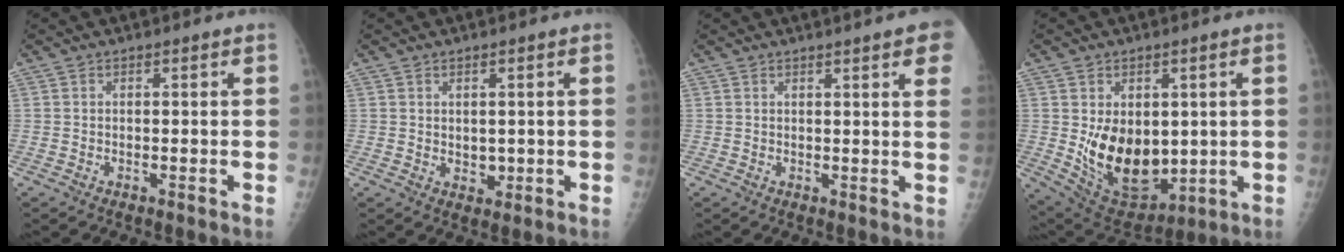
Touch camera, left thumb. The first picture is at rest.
{"total": 2.5, "force": [0.3, 1.9, 1.6], "torque": [-0.011, -0.006, 0.012]}
{"total": 8.2, "force": [4.8, 0.9, 6.6], "torque": [-0.067, -0.003, 0.046]}
{"total": 14.8, "force": [0.3, 9.9, 11.0], "torque": [-0.129, -0.029, 0.037]}